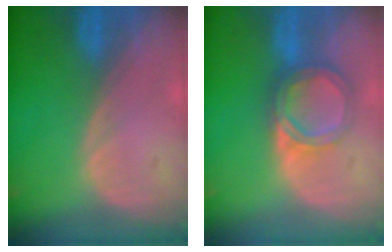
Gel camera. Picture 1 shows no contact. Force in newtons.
{"total": 5.8, "press": 5.3, "slide": 2.4}